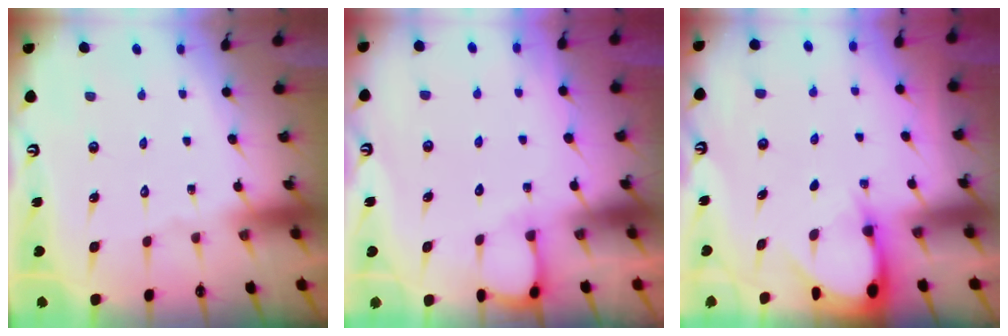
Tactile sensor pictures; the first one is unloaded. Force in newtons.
{"total": 2.7, "press": 2.7, "slide": 0.3}
{"total": 3.2, "press": 3.2, "slide": 0.3}